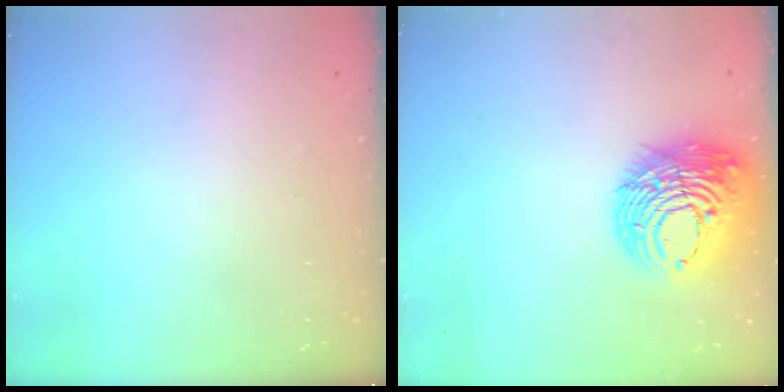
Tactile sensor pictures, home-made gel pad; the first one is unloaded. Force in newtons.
{"total": 16.6, "press": 16.4, "slide": 2.0}